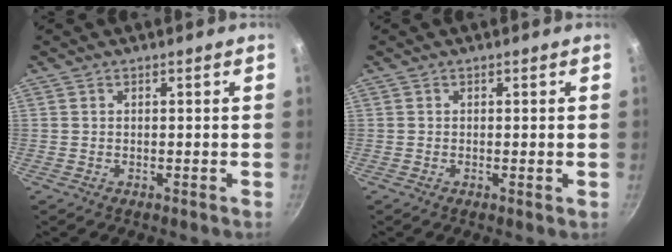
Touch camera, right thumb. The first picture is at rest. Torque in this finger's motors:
{"motor_torque": [-0.54, -0.29, -0.25, 0.19, 0.04]}